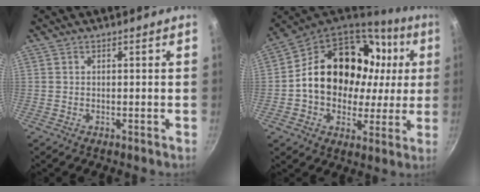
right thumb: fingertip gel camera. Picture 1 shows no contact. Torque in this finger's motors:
{"motor_torque": [0.98, 4.03, 1.31, -0.64, 0.46]}